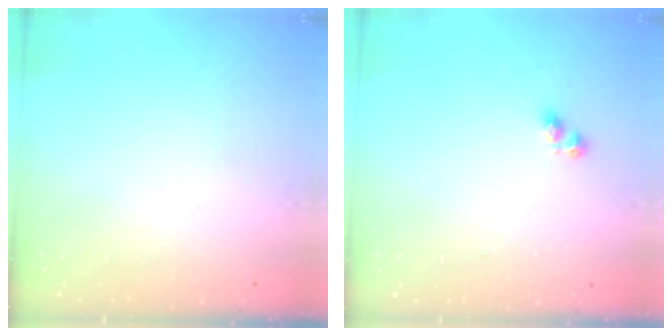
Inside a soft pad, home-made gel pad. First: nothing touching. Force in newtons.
{"total": 2.8, "press": 2.8, "slide": 0.3}